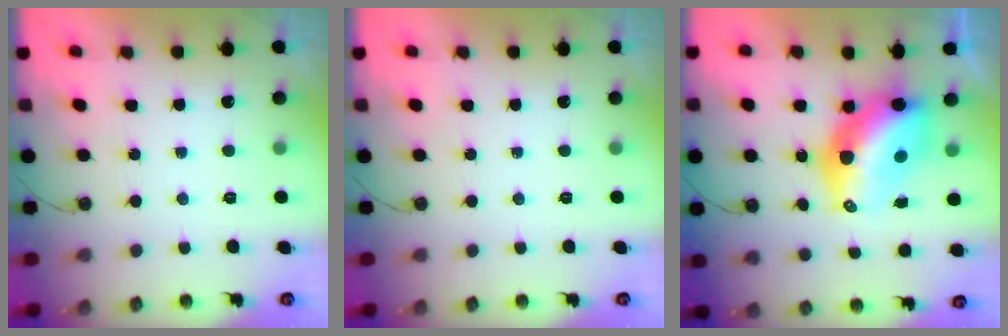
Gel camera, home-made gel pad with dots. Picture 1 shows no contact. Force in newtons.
{"total": 0.0}
{"total": 13.8, "press": 13.7, "slide": 1.1}